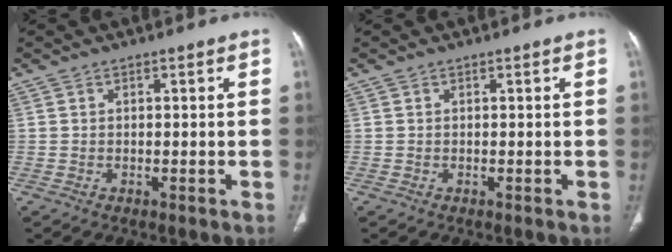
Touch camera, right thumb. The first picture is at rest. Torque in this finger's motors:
{"motor_torque": [-0.03, 0.04, -0.01, 0.01, 0.00]}